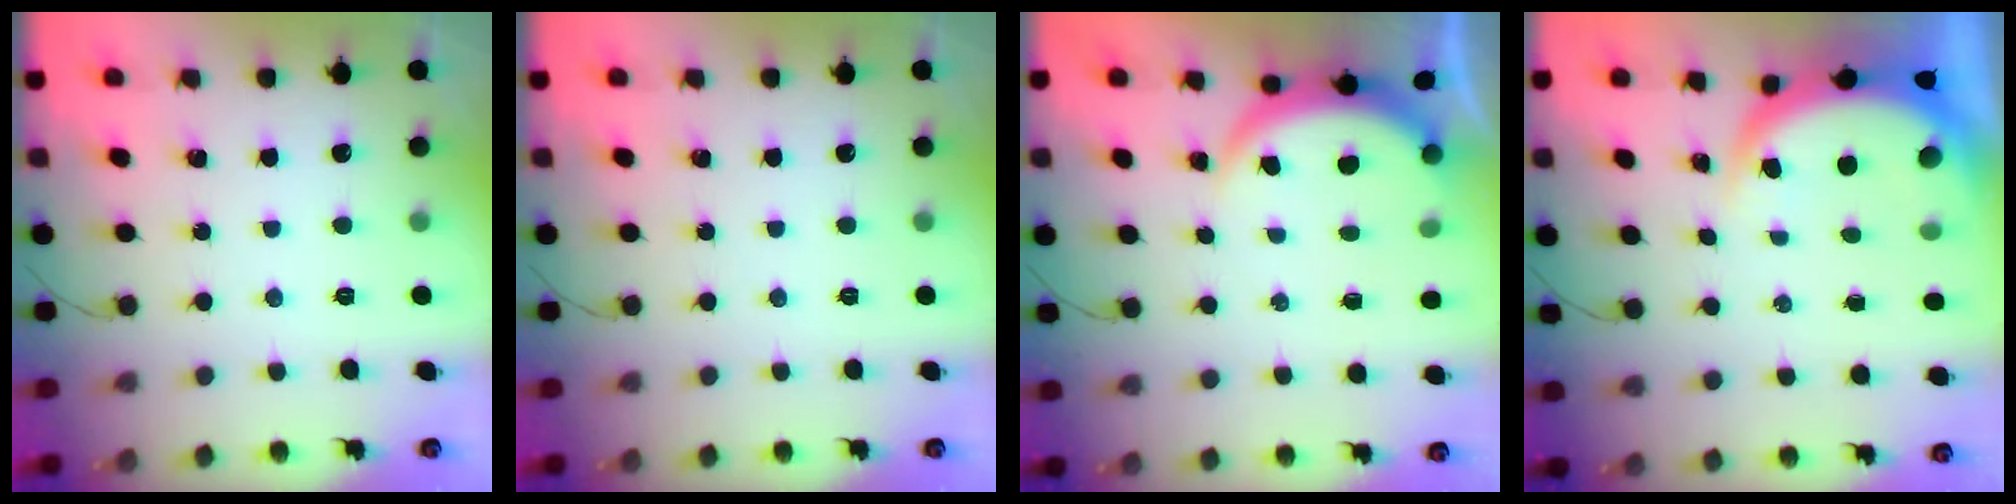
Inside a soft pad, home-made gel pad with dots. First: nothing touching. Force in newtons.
{"total": 0.0}
{"total": 3.8, "press": 3.8, "slide": 0.2}
{"total": 5.7, "press": 5.6, "slide": 0.8}